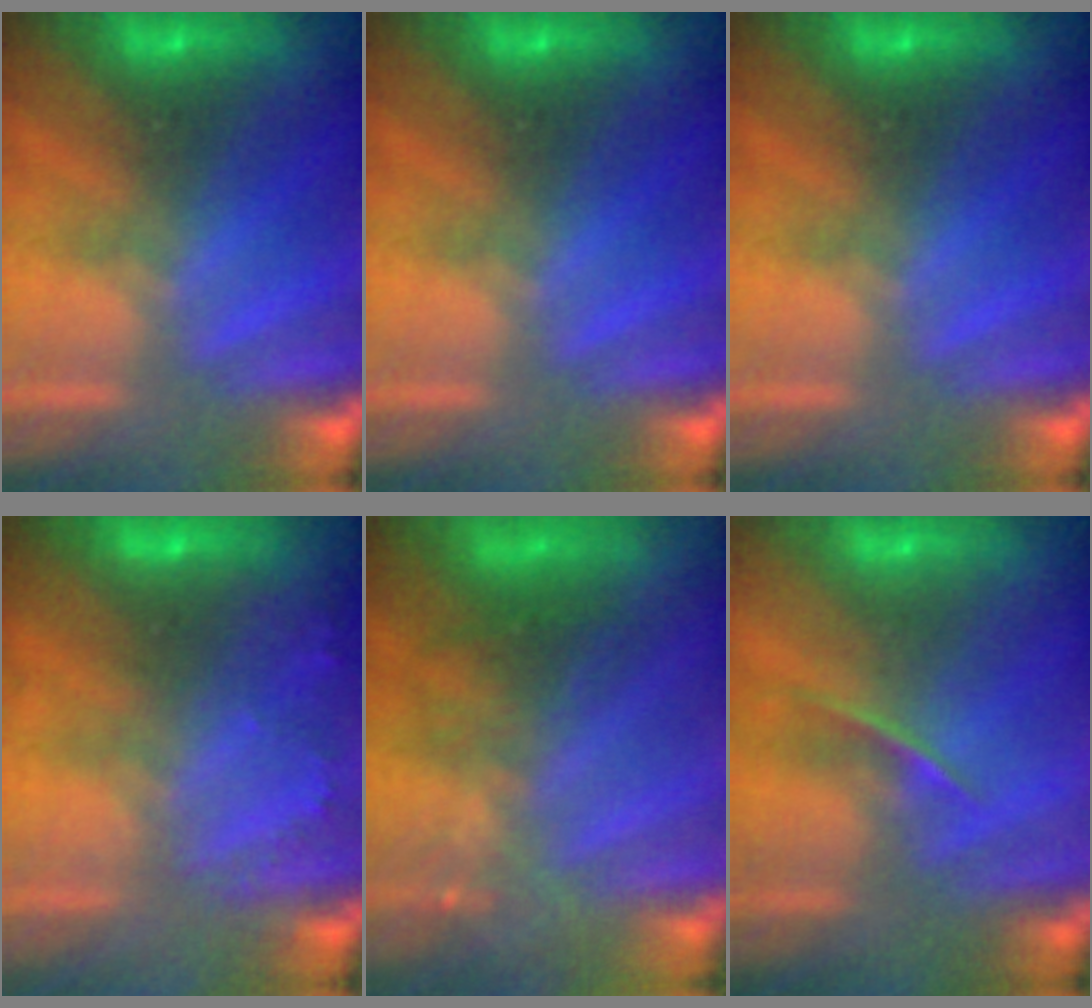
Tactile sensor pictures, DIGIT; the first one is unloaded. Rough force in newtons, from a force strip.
{"total": 0.0}
{"total": 0.0}
{"total": 2.2}
{"total": 3.9}
{"total": 1.3}